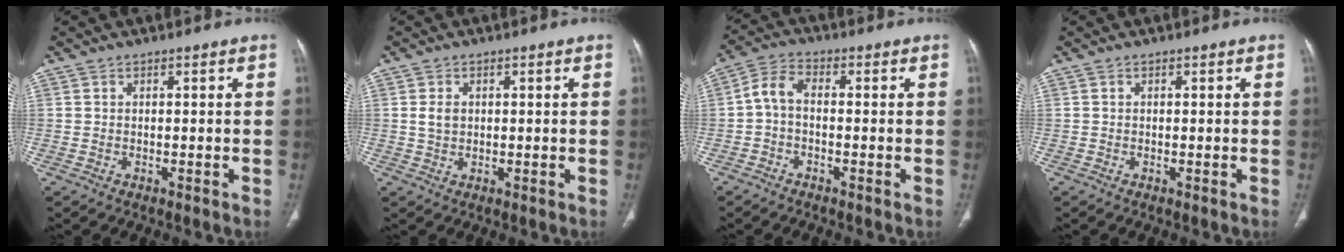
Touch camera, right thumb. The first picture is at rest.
{"total": 2.6, "force": [0.5, 1.9, 1.6], "torque": [-0.025, 0.002, 0.013]}
{"total": 4.8, "force": [-0.8, 2.8, 3.8], "torque": [-0.076, 0.021, -0.027]}
{"total": 0.0}